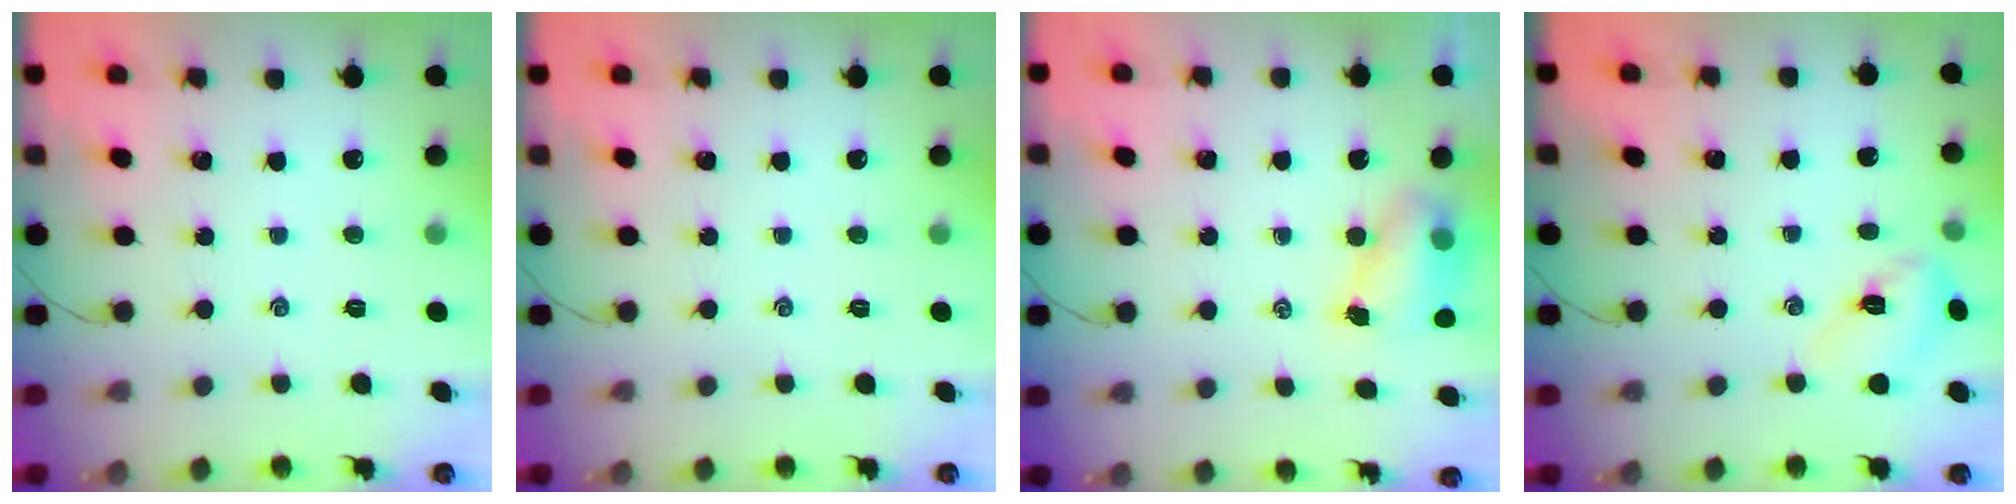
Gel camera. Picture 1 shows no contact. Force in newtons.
{"total": 0.0}
{"total": 6.0, "press": 5.9, "slide": 0.7}
{"total": 7.1, "press": 7.1, "slide": 0.1}